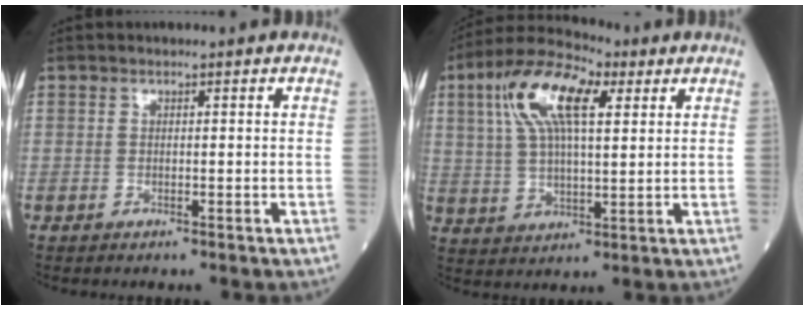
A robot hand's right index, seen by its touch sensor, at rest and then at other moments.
{"total": 13.2, "force": [5.1, 4.6, 11.3], "torque": [-0.231, 0.029, 0.092]}